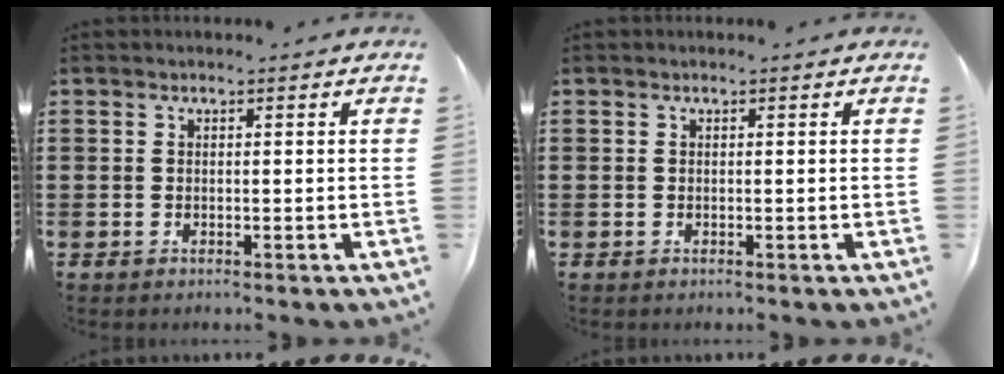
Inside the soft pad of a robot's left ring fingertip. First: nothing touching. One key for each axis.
{"total": 0.0}